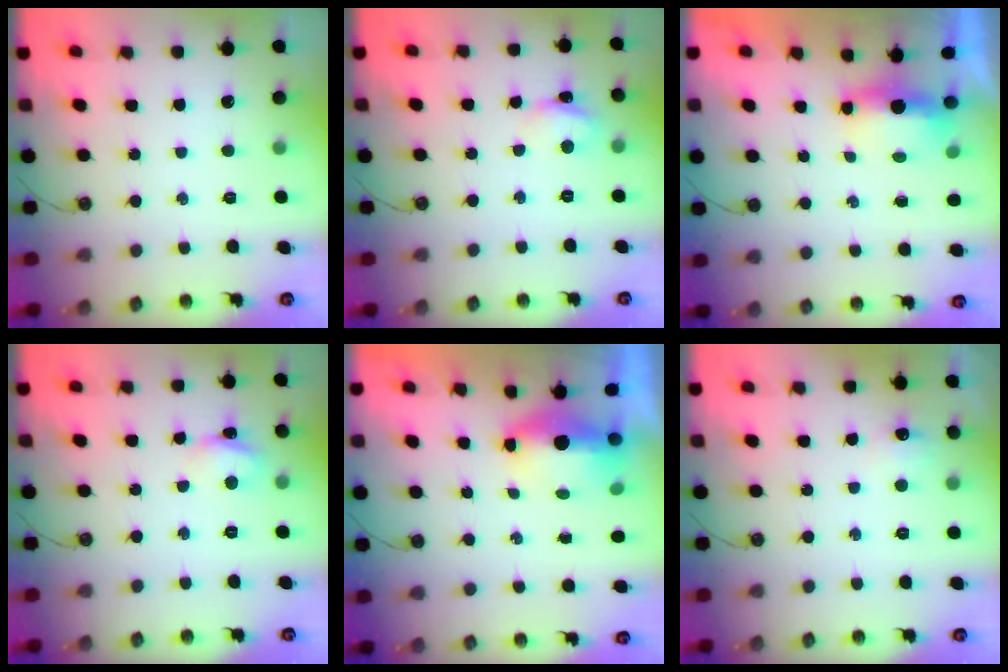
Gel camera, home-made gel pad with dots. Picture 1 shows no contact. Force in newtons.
{"total": 3.8, "press": 3.8, "slide": 0.3}
{"total": 5.1, "press": 4.9, "slide": 1.3}
{"total": 3.8, "press": 3.8, "slide": 0.3}
{"total": 13.2, "press": 7.5, "slide": 10.8}
{"total": 6.1, "press": 6.1, "slide": 0.9}